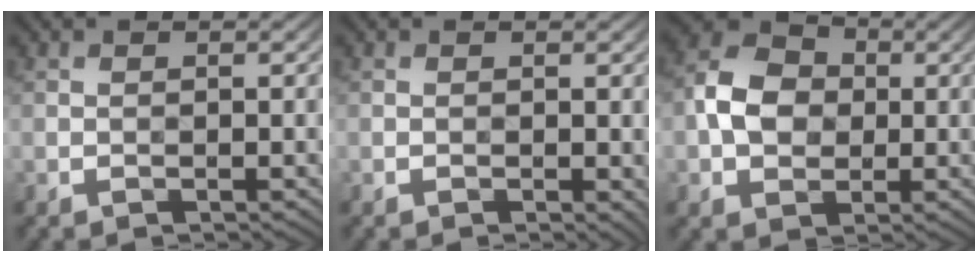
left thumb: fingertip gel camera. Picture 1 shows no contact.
{"total": 1.0, "force": [-0.2, 0.5, 0.8], "torque": [-0.013, -0.005, -0.004]}
{"total": 6.9, "force": [0.0, 5.6, 4.1], "torque": [-0.087, 0.011, -0.009]}